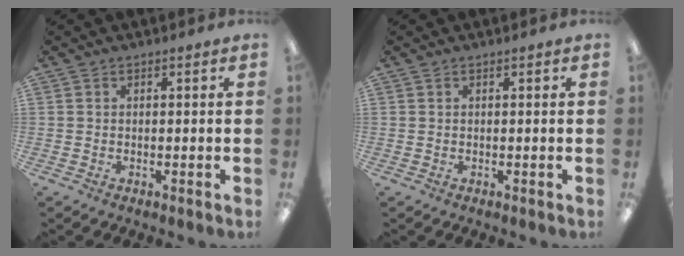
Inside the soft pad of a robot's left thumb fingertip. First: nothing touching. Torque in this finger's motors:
{"motor_torque": [0.00, 0.00, -0.28, 0.46, 0.00]}